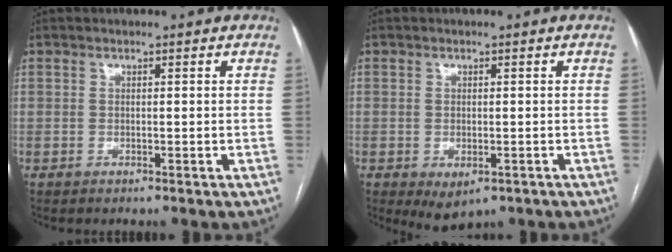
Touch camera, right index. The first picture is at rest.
{"total": 3.9, "force": [-1.9, 2.1, 2.6], "torque": [-0.038, -0.006, -0.016]}